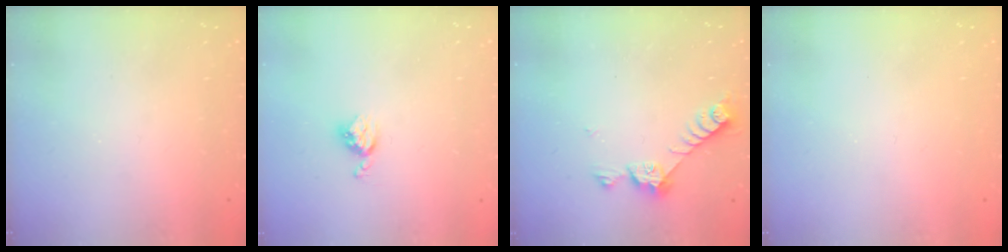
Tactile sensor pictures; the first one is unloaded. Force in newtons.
{"total": 4.2, "press": 4.2, "slide": 0.5}
{"total": 7.3, "press": 7.3, "slide": 0.6}
{"total": 0.0}